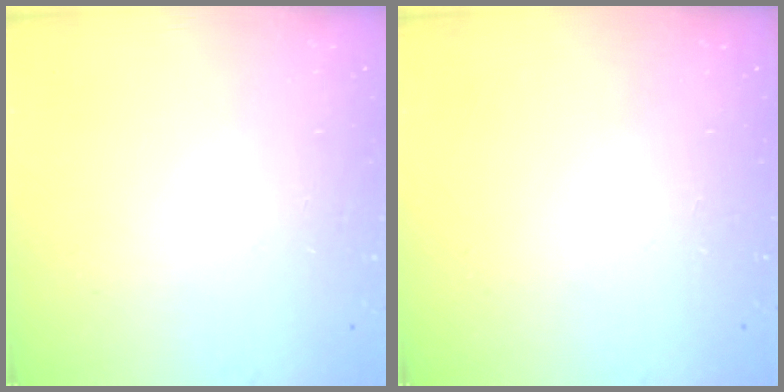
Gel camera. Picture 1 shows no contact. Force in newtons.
{"total": 0.0}